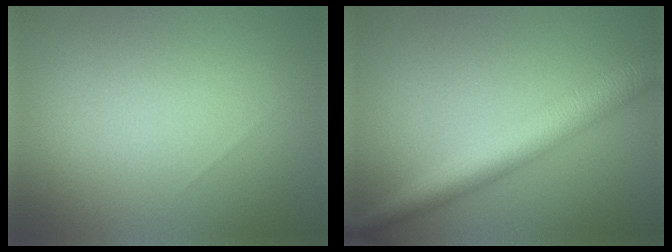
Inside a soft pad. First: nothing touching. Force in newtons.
{"total": 5.9, "press": 5.9, "slide": 0.0}